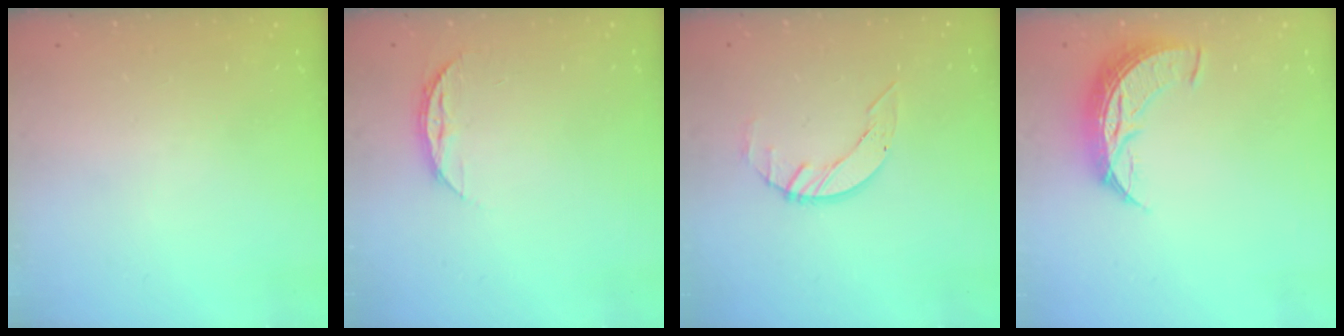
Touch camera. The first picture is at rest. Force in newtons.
{"total": 7.3, "press": 7.3, "slide": 0.6}
{"total": 3.6, "press": 3.6, "slide": 0.4}
{"total": 8.6, "press": 8.6, "slide": 0.8}